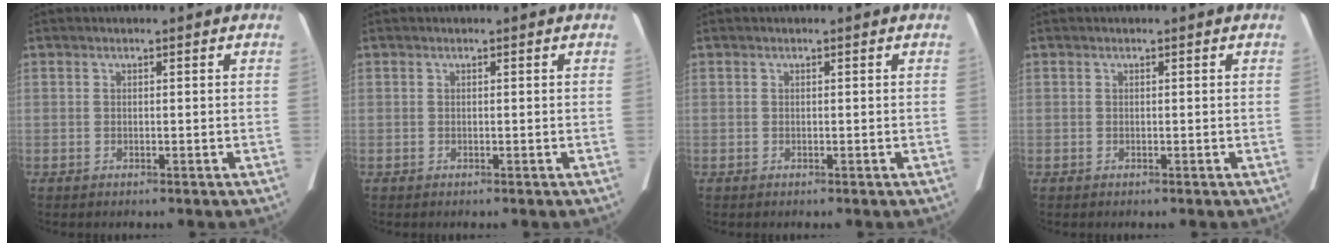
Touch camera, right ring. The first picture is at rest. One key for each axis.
{"total": 0.0}
{"total": 0.0}
{"total": 0.0}